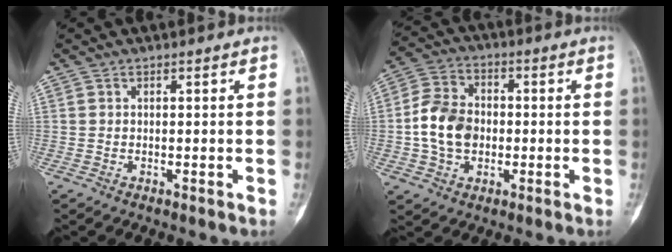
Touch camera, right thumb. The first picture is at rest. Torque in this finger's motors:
{"motor_torque": [1.47, 1.28, 0.84, -0.90, 0.08]}